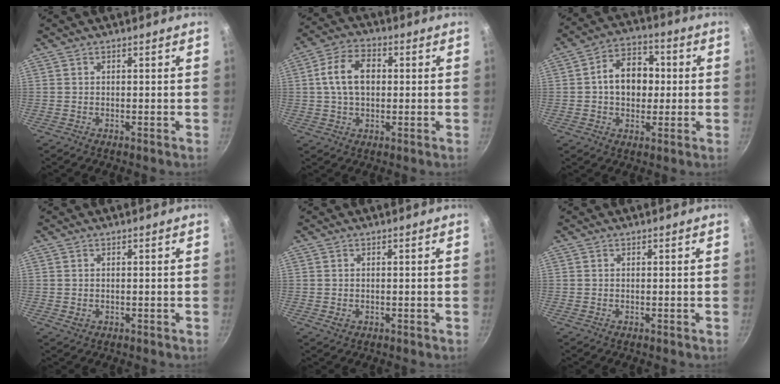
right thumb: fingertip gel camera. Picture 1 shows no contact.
{"total": 9.7, "force": [1.1, 6.4, 7.2], "torque": [-0.115, 0.019, 0.012]}
{"total": 11.1, "force": [0.5, 8.2, 7.5], "torque": [-0.080, 0.020, -0.004]}
{"total": 1.5, "force": [0.1, 1.1, 1.0], "torque": [-0.013, -0.003, 0.002]}
{"total": 1.5, "force": [-0.1, 1.1, 1.0], "torque": [-0.015, -0.001, 0.001]}
{"total": 0.0}